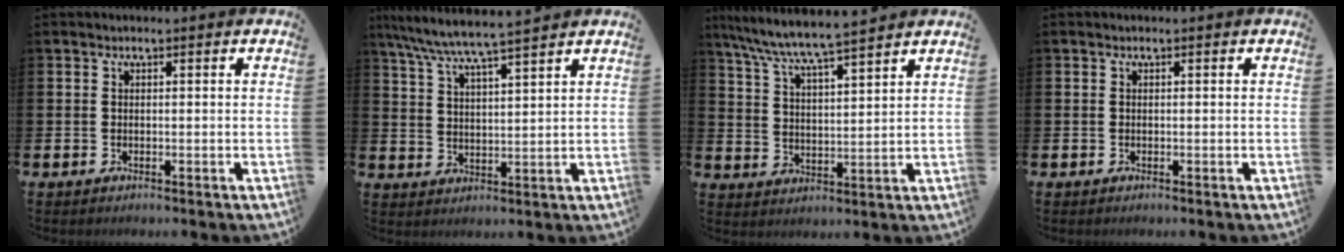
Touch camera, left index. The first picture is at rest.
{"total": 6.5, "force": [6.0, -0.2, 2.4], "torque": [-0.070, -0.032, 0.105]}
{"total": 6.9, "force": [6.6, 0.0, 2.1], "torque": [-0.070, -0.042, 0.114]}
{"total": 0.0}